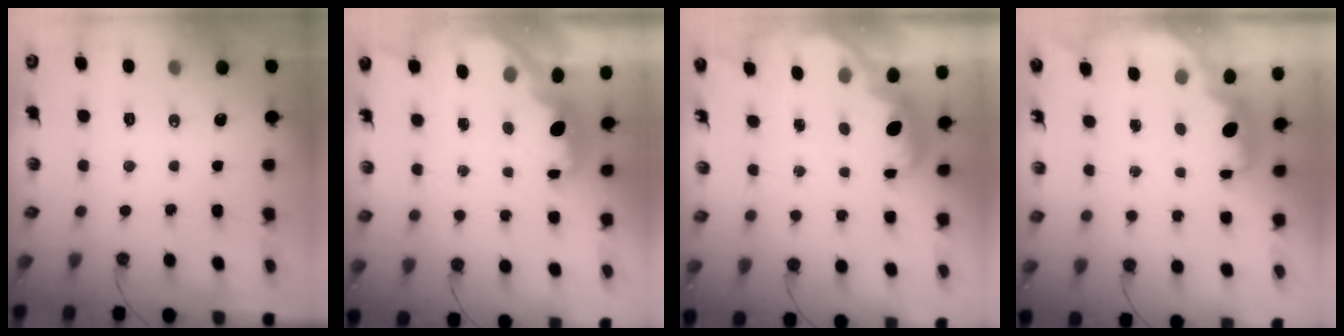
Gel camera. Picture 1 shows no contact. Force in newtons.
{"total": 1.6, "press": 1.4, "slide": 0.7}
{"total": 2.7, "press": 2.6, "slide": 0.7}
{"total": 2.4, "press": 2.3, "slide": 0.6}